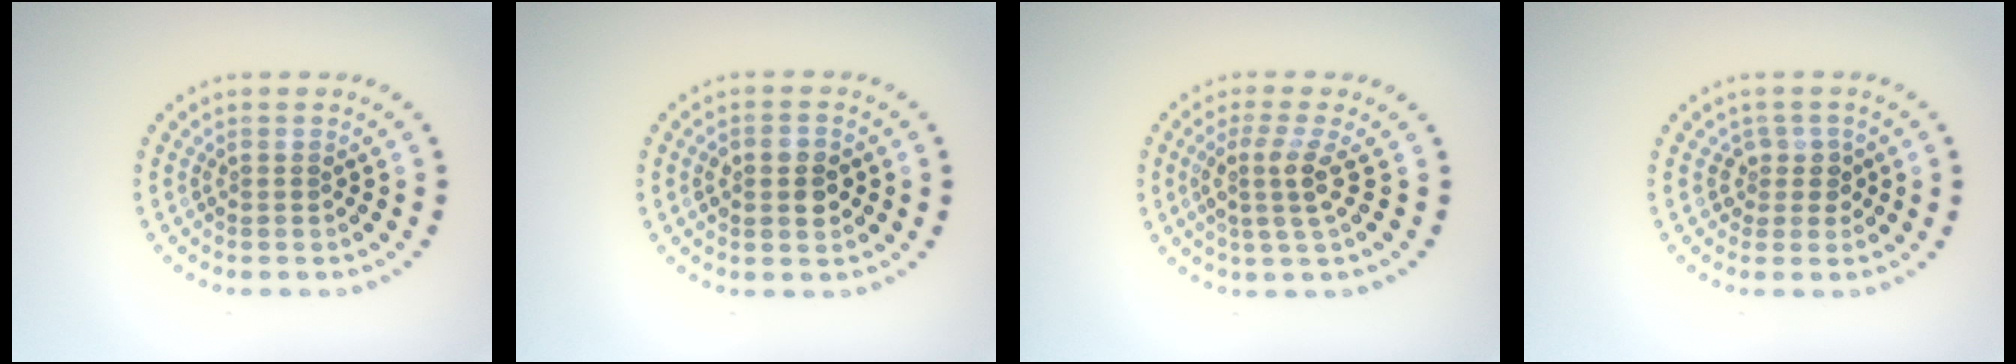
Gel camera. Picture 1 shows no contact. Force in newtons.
{"total": 3.6, "press": 3.6, "slide": 0.2}
{"total": 2.9, "press": 2.2, "slide": 1.8}
{"total": 1.8, "press": 1.4, "slide": 1.2}